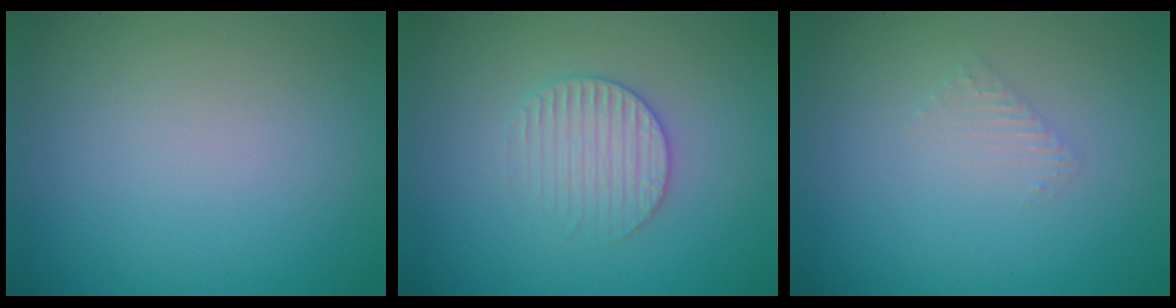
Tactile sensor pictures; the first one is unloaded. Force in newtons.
{"total": 2.8, "press": 2.7, "slide": 0.6}
{"total": 0.9, "press": 0.9, "slide": 0.2}